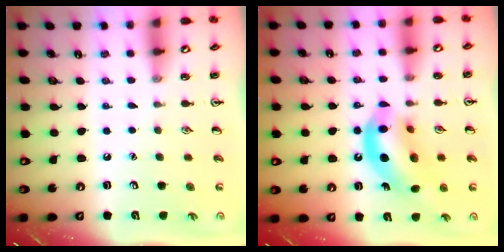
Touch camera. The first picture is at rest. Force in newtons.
{"total": 13.6, "press": 13.0, "slide": 4.3}